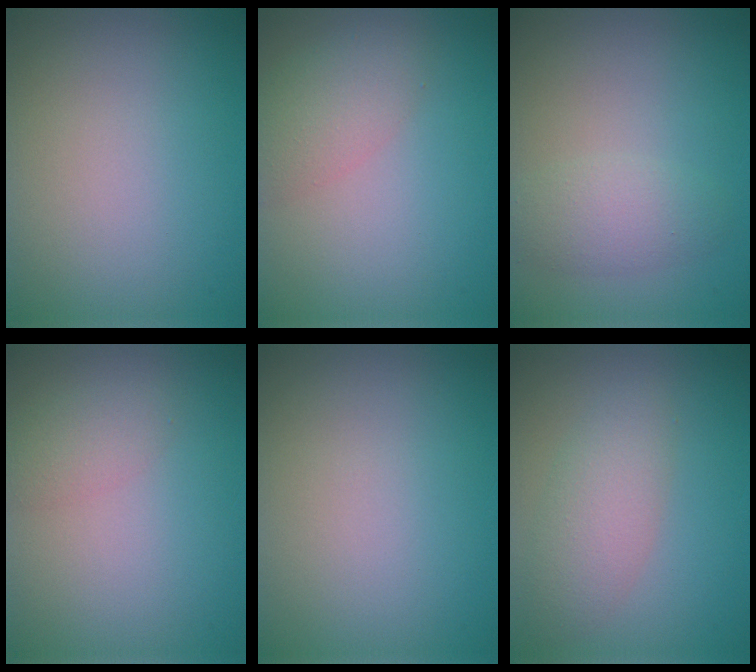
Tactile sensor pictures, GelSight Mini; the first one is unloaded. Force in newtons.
{"total": 3.0, "press": 3.0, "slide": 0.1}
{"total": 2.5, "press": 2.5, "slide": 0.2}
{"total": 1.7, "press": 1.7, "slide": 0.0}
{"total": 0.0}
{"total": 3.3, "press": 3.3, "slide": 0.2}